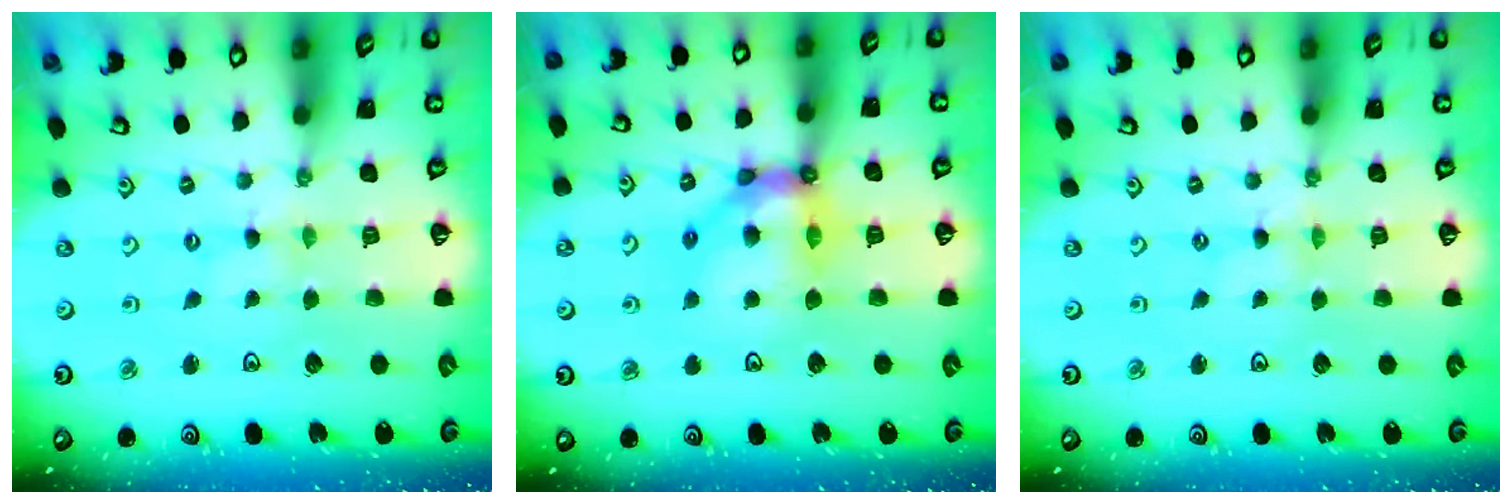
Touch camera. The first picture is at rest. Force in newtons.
{"total": 13.0, "press": 12.9, "slide": 1.5}
{"total": 0.0}